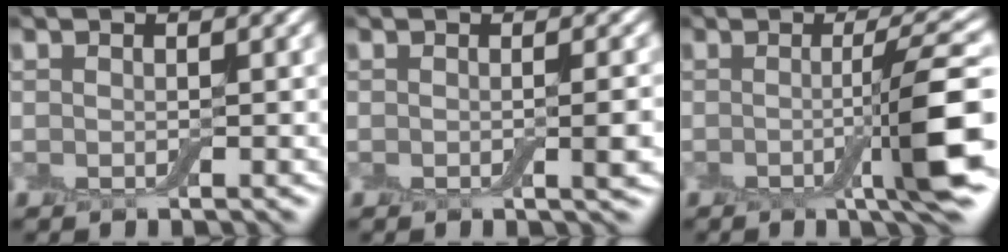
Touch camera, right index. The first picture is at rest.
{"total": 2.1, "force": [-0.4, 0.2, 2.0], "torque": [-0.028, -0.001, -0.005]}
{"total": 6.6, "force": [-1.1, 0.7, 6.5], "torque": [-0.094, 0.002, -0.020]}